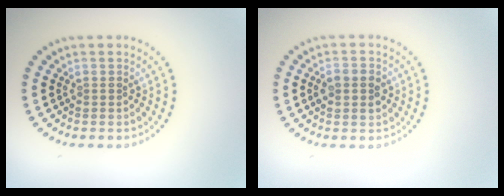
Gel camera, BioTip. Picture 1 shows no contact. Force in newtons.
{"total": 2.9, "press": 2.9, "slide": 0.1}